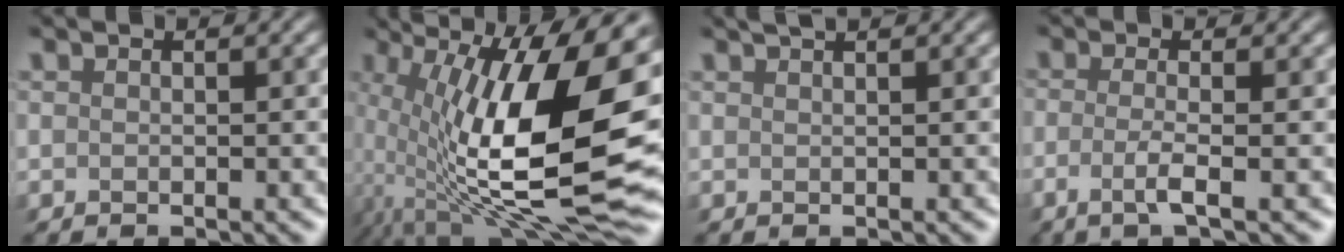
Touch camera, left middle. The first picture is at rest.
{"total": 16.6, "force": [0.5, 6.4, 15.4], "torque": [-0.286, -0.006, 0.004]}
{"total": 0.8, "force": [0.6, 0.0, 0.5], "torque": [-0.008, 0.003, 0.009]}
{"total": 2.6, "force": [-0.9, 0.5, 2.4], "torque": [-0.048, -0.003, -0.030]}